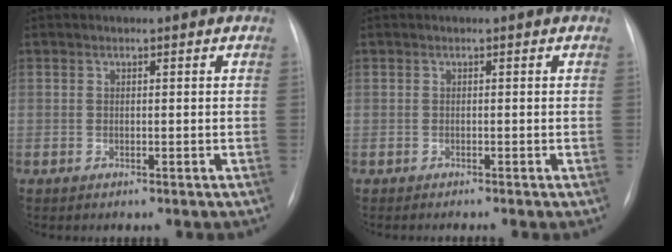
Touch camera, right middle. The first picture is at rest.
{"total": 1.1, "force": [-0.9, -0.2, 0.6], "torque": [-0.005, 0.001, -0.014]}